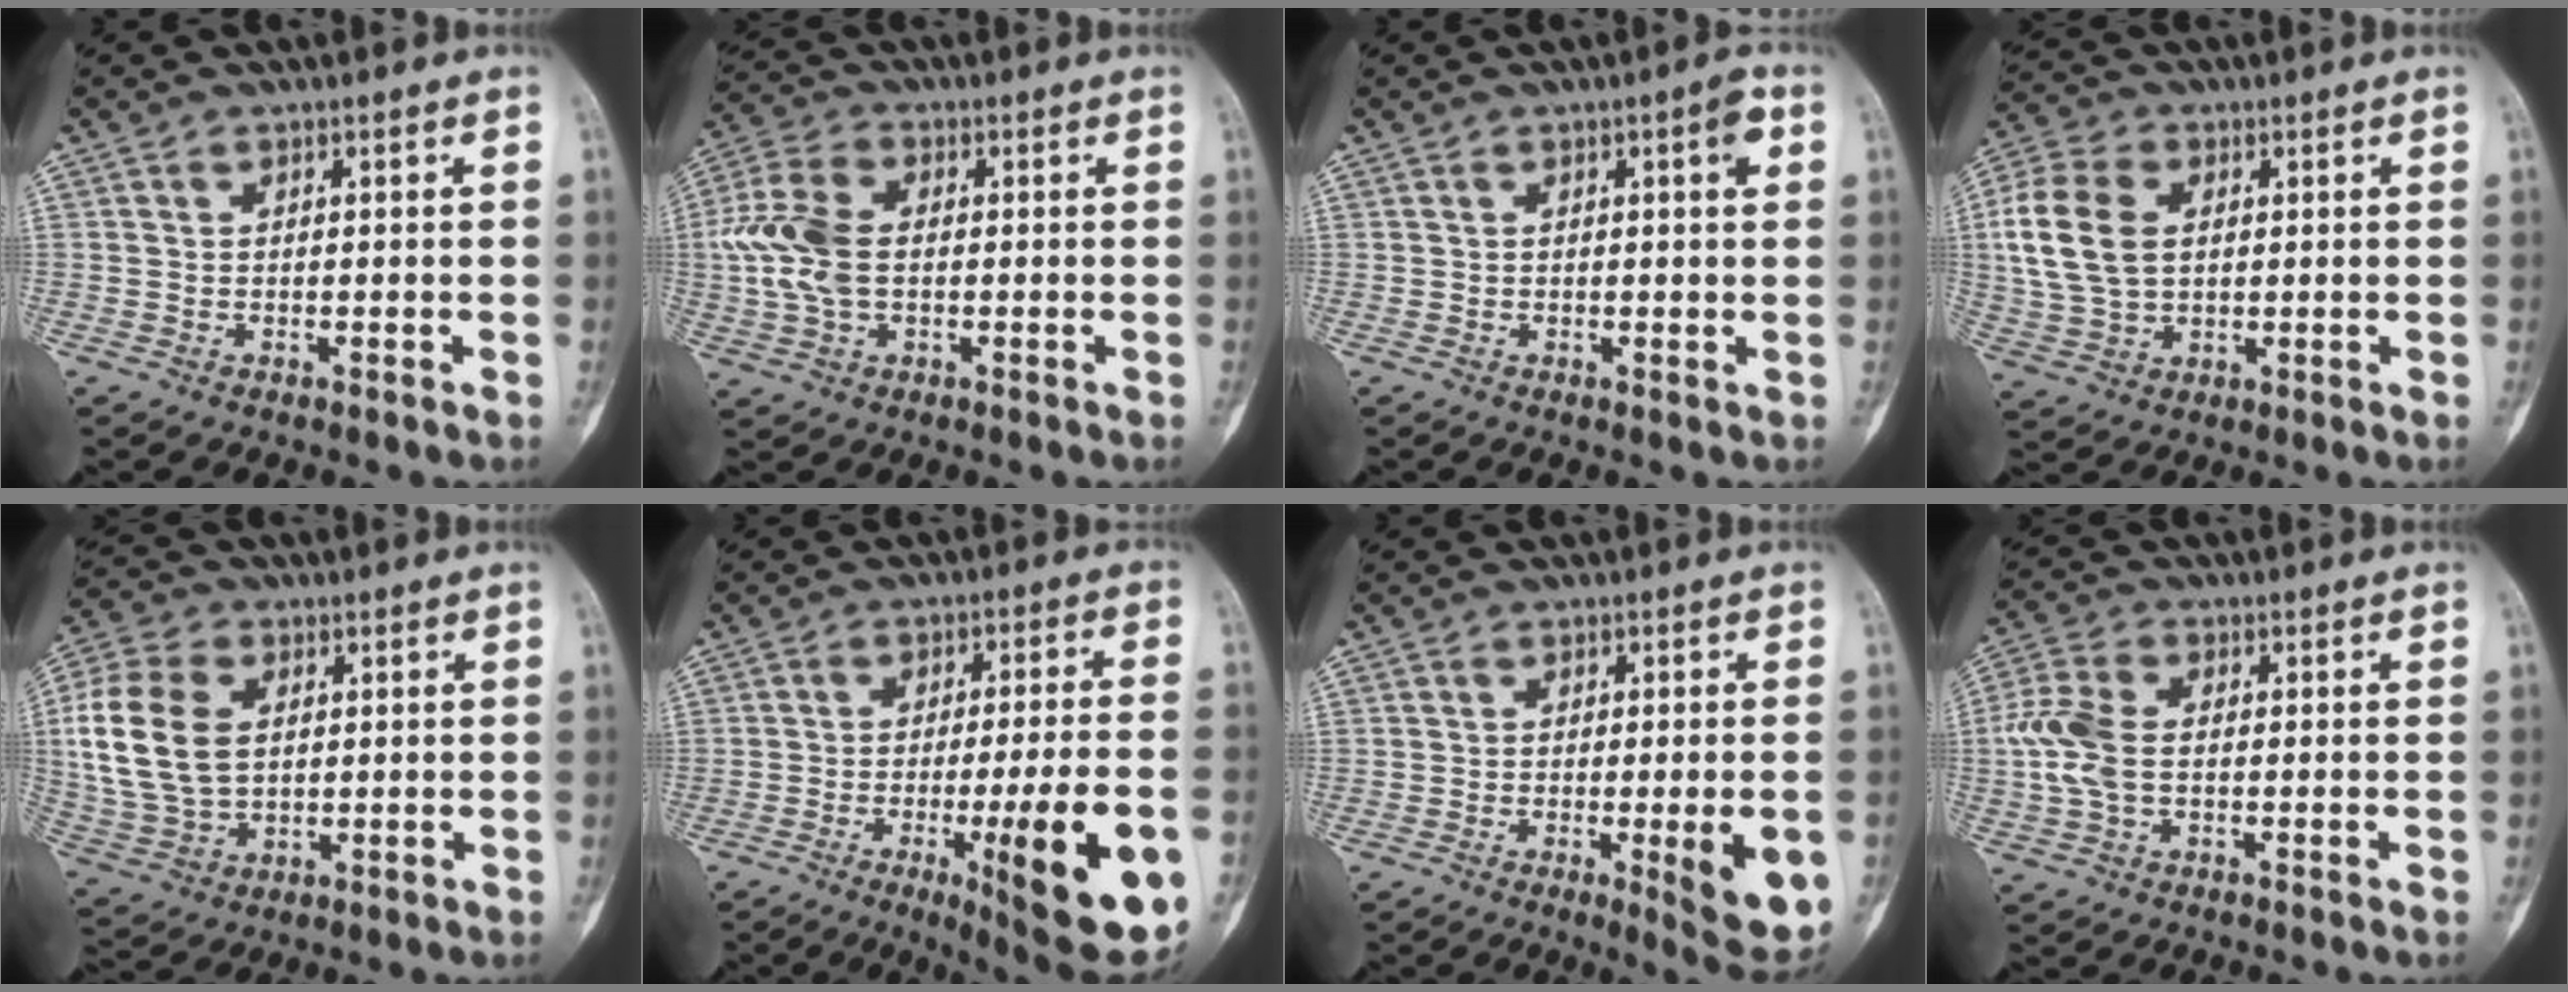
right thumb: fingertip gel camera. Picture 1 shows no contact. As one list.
[{"total": 10.3, "force": [0.0, 6.4, 8.1], "torque": [-0.184, 0.015, -0.002]}, {"total": 3.7, "force": [1.2, 0.7, 3.5], "torque": [-0.046, -0.001, 0.014]}, {"total": 12.6, "force": [2.1, 8.5, 9.0], "torque": [-0.186, 0.008, 0.039]}, {"total": 15.0, "force": [2.4, 10.1, 10.8], "torque": [-0.217, 0.004, 0.048]}, {"total": 20.0, "force": [-6.3, 3.6, 18.7], "torque": [-0.229, -0.004, -0.076]}, {"total": 9.9, "force": [-2.4, 2.5, 9.3], "torque": [-0.108, -0.019, -0.024]}, {"total": 7.9, "force": [-0.3, 4.8, 6.3], "torque": [-0.155, 0.016, -0.011]}]